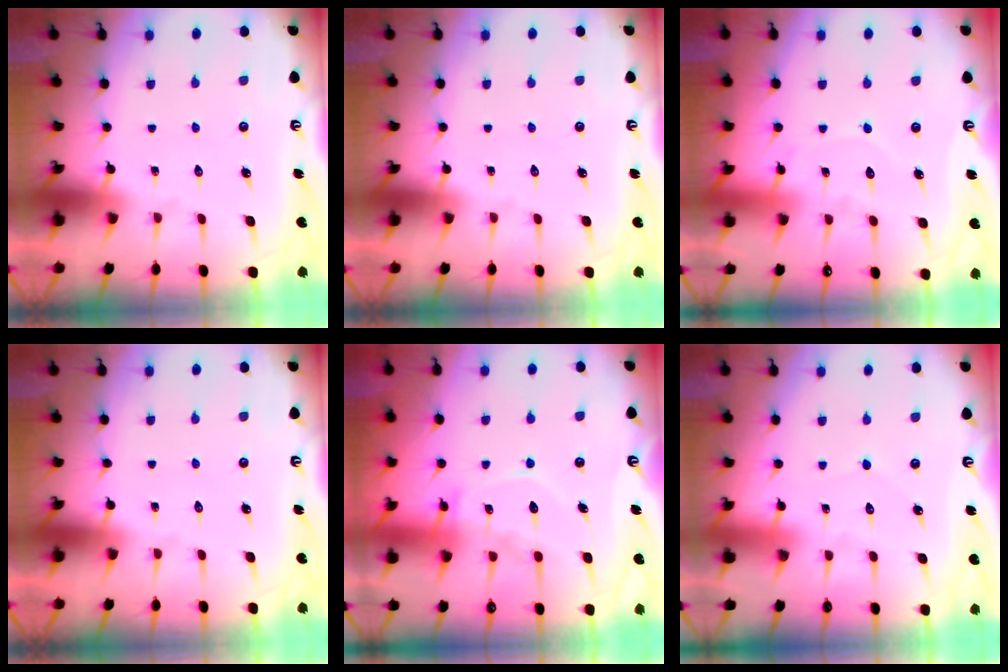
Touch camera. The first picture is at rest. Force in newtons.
{"total": 0.0}
{"total": 6.3, "press": 6.3, "slide": 0.7}
{"total": 0.0}
{"total": 13.1, "press": 13.0, "slide": 1.2}
{"total": 2.5, "press": 2.5, "slide": 0.2}